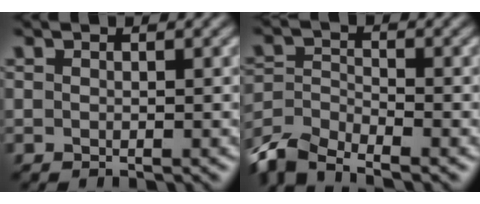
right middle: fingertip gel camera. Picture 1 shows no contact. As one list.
[{"total": 6.0, "force": [-5.1, 1.8, 2.6], "torque": [-0.053, -0.008, -0.107]}]